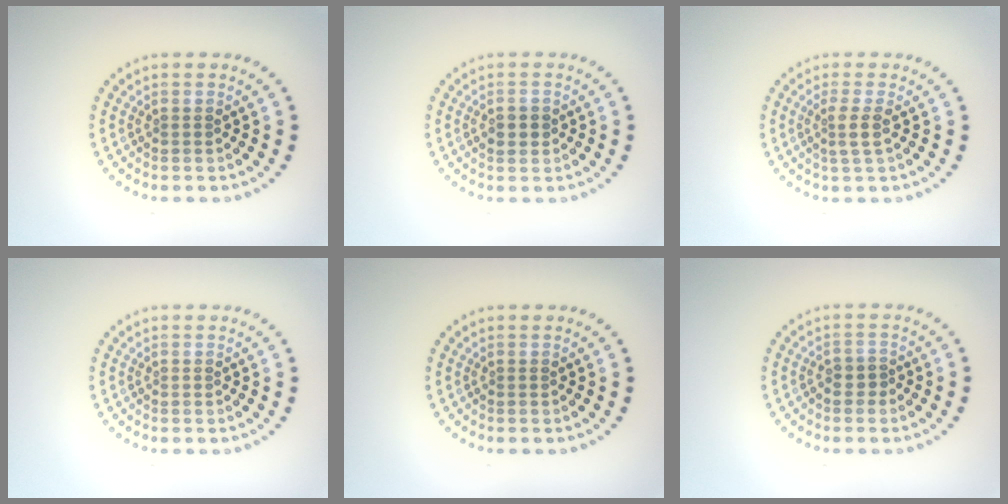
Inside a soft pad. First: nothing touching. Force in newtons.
{"total": 2.0, "press": 2.0, "slide": 0.2}
{"total": 1.9, "press": 1.4, "slide": 1.2}
{"total": 0.0}
{"total": 0.0}
{"total": 1.2, "press": 1.0, "slide": 0.6}